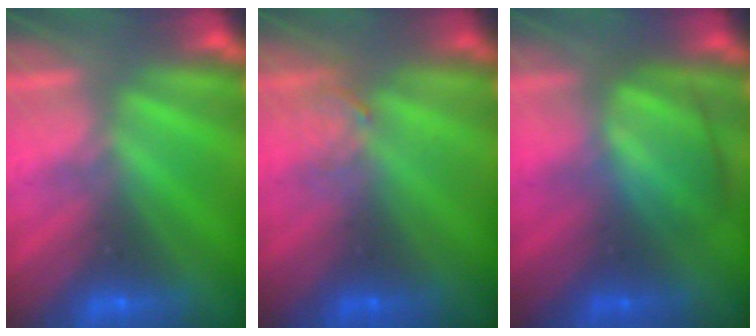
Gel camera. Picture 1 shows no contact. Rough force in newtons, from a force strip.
{"total": 3.9}
{"total": 2.9}